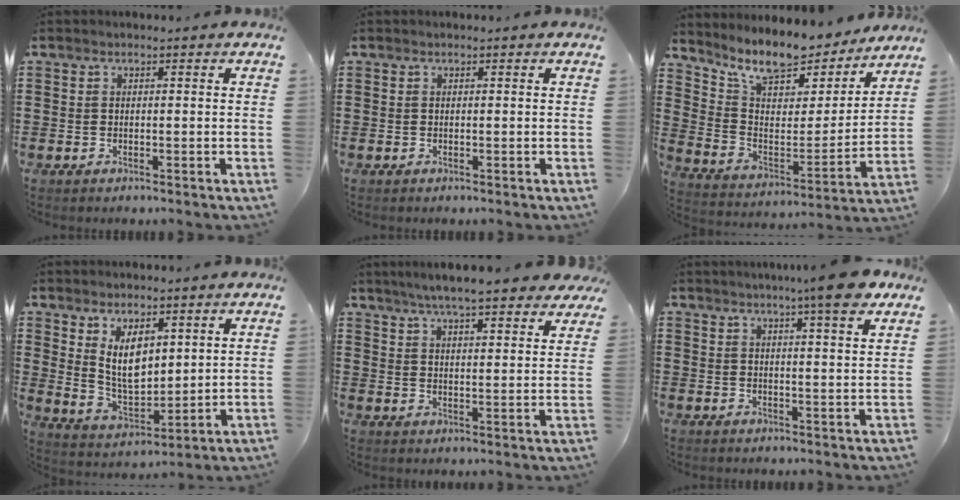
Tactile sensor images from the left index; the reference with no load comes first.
{"total": 0.0}
{"total": 9.7, "force": [8.6, 2.8, 3.5], "torque": [-0.096, -0.062, 0.147]}
{"total": 7.2, "force": [3.7, 4.0, 4.8], "torque": [-0.091, -0.013, 0.067]}
{"total": 6.1, "force": [5.6, 0.0, 2.3], "torque": [-0.067, -0.021, 0.098]}
{"total": 7.5, "force": [5.8, -0.1, 4.7], "torque": [-0.083, -0.017, 0.096]}